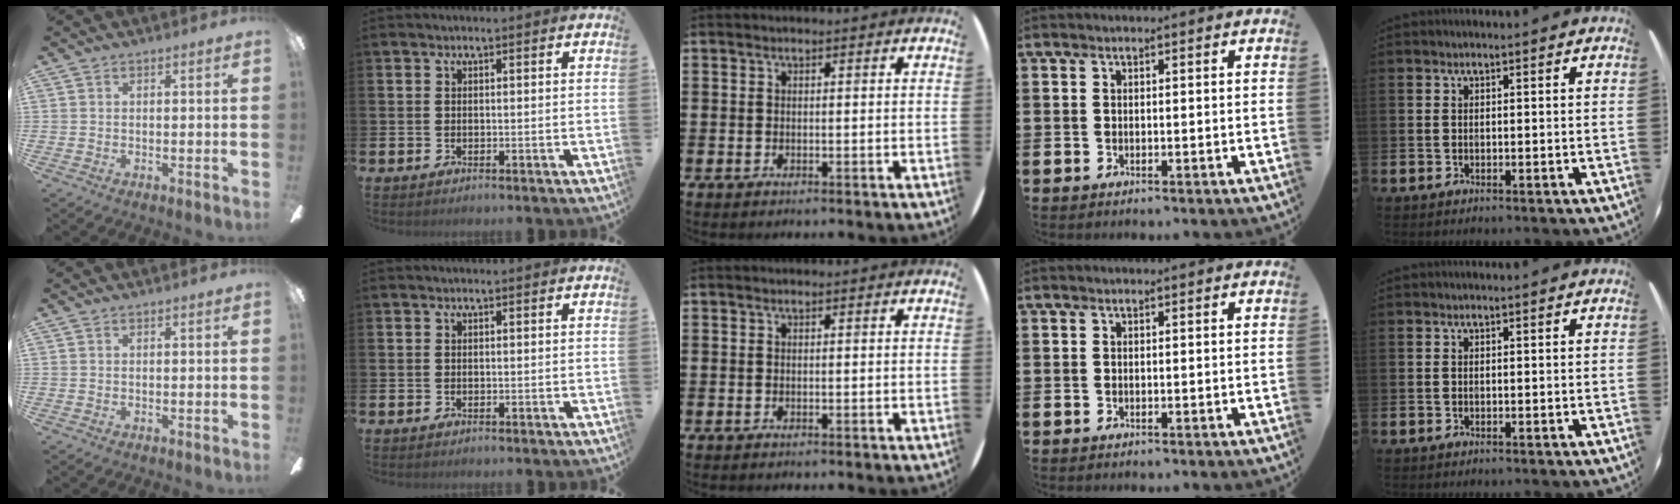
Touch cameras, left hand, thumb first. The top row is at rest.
{}